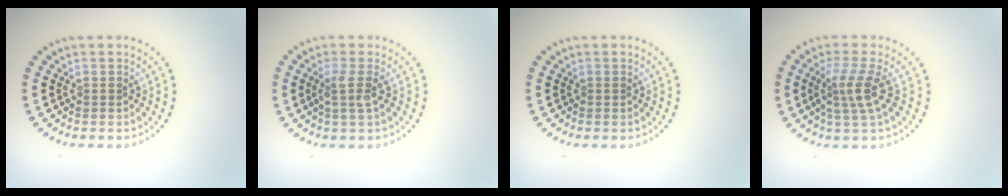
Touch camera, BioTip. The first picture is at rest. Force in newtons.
{"total": 1.8, "press": 1.2, "slide": 1.3}
{"total": 0.0}
{"total": 2.9, "press": 2.2, "slide": 1.9}